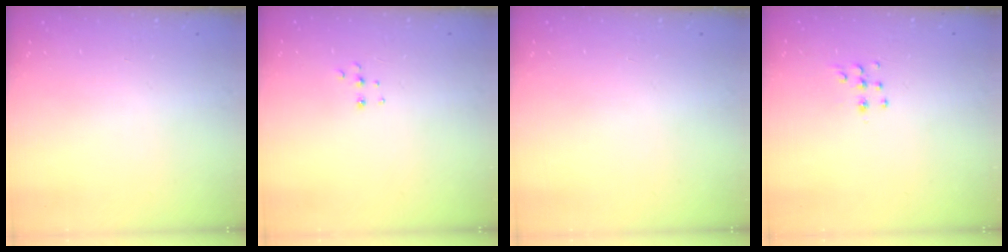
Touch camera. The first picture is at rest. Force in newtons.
{"total": 3.9, "press": 3.9, "slide": 0.6}
{"total": 0.0}
{"total": 7.6, "press": 7.5, "slide": 1.2}